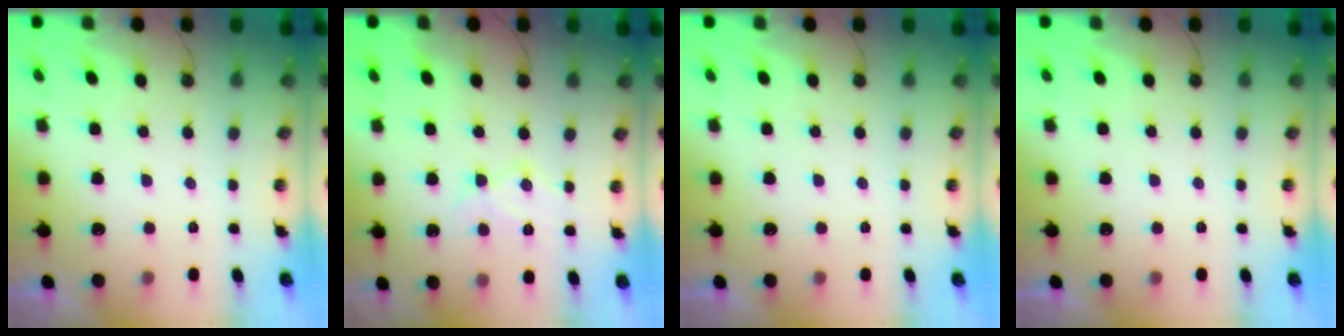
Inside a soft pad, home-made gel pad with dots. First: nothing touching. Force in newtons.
{"total": 10.2, "press": 10.2, "slide": 0.5}
{"total": 0.0}
{"total": 0.0}